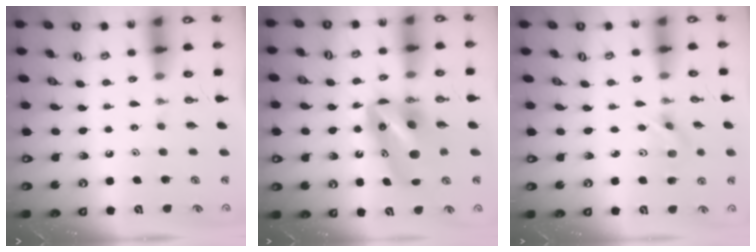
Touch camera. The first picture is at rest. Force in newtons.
{"total": 10.9, "press": 10.8, "slide": 1.6}
{"total": 2.6, "press": 2.4, "slide": 0.9}